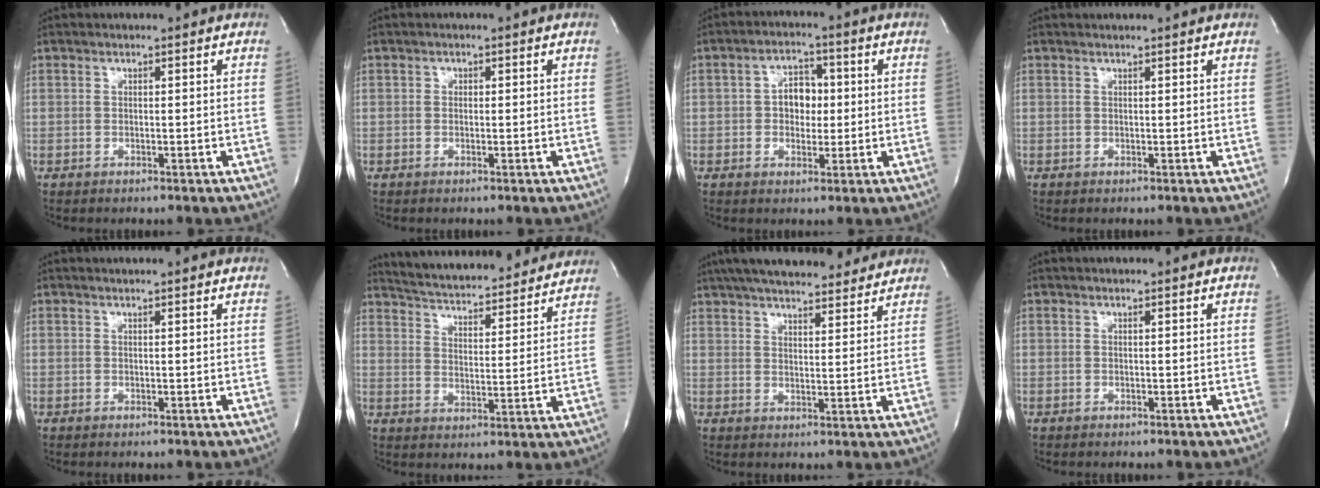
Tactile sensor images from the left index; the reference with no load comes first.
{"total": 0.7, "force": [-0.1, 0.6, 0.3], "torque": [-0.006, 0.000, -0.004]}
{"total": 5.2, "force": [0.1, 3.5, 3.7], "torque": [-0.064, 0.013, 0.001]}
{"total": 1.8, "force": [1.7, 0.0, 0.6], "torque": [-0.013, 0.014, 0.020]}
{"total": 2.8, "force": [2.7, -0.1, 1.0], "torque": [-0.016, 0.016, 0.029]}
{"total": 22.4, "force": [21.0, 3.8, 6.8], "torque": [-0.111, -0.008, 0.280]}
{"total": 20.9, "force": [18.1, 4.8, 9.2], "torque": [-0.160, 0.040, 0.253]}
{"total": 0.8, "force": [0.7, 0.1, 0.3], "torque": [-0.006, 0.012, 0.010]}